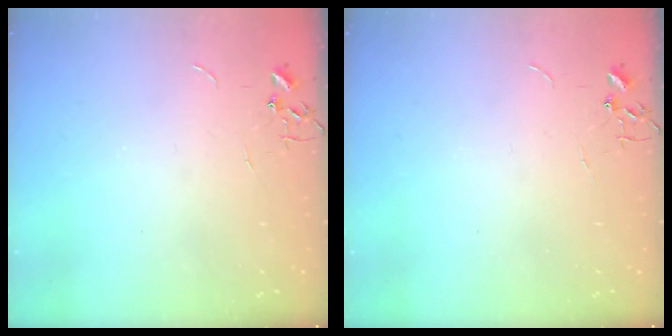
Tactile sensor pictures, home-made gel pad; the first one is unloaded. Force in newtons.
{"total": 0.0}